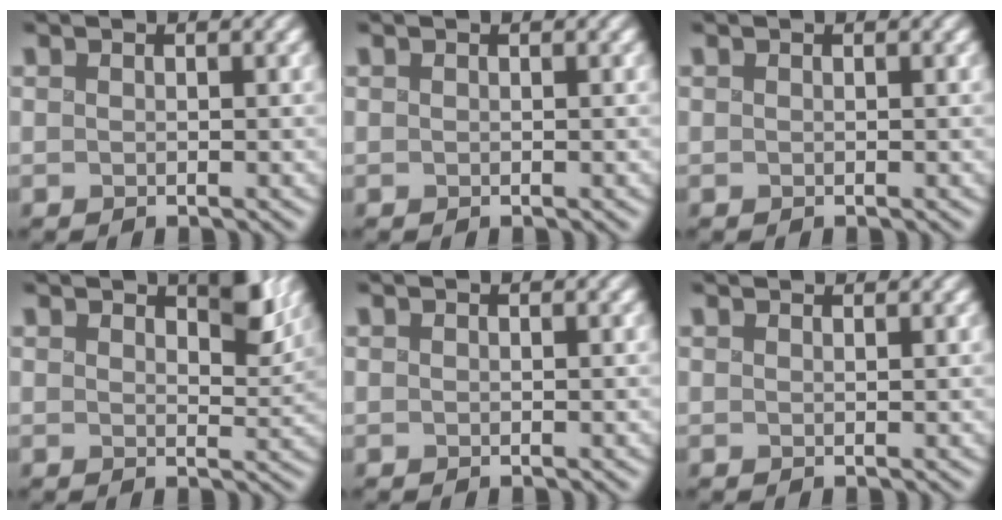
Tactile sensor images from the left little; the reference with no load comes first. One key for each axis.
{"total": 0.0}
{"total": 0.0}
{"total": 3.8, "fx": 2.5, "fy": 1.4, "fz": 2.5, "tx": -0.029, "ty": -0.002, "tz": 0.033}
{"total": 0.0}
{"total": 1.6, "fx": 1.6, "fy": 0.1, "fz": 0.4, "tx": -0.003, "ty": 0.003, "tz": 0.017}